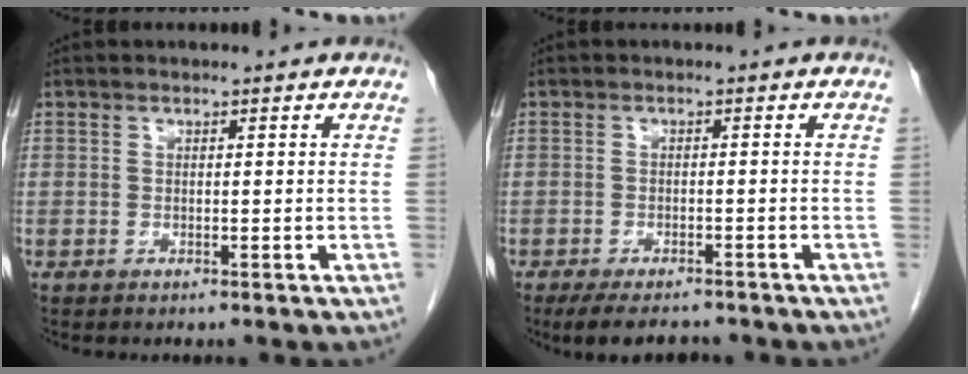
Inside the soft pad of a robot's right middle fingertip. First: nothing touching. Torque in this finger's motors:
{"motor_torque": [0.36, -0.29, 0.04, 0.03]}